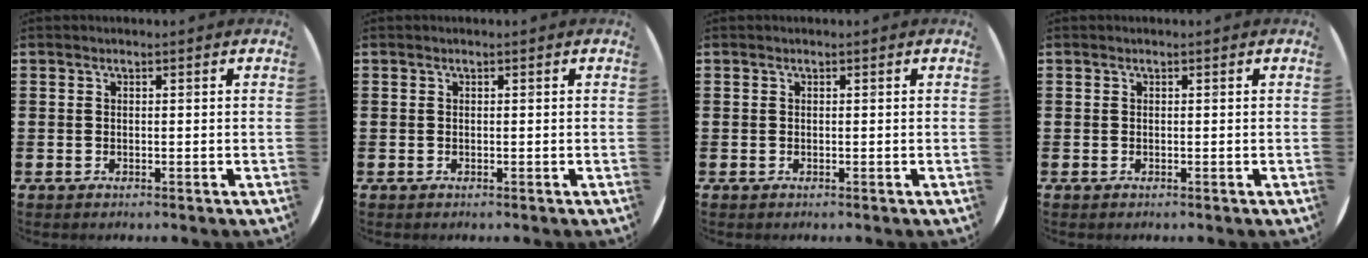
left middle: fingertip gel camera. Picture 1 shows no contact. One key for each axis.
{"total": 0.0}
{"total": 0.0}
{"total": 0.0}